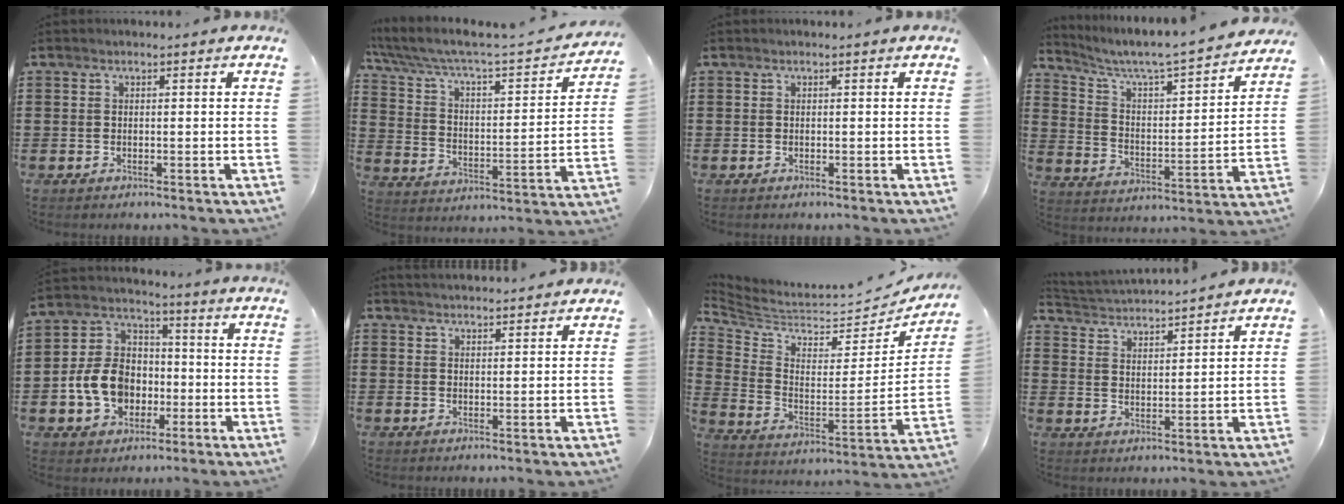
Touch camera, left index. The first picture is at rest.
{"total": 4.5, "force": [3.6, 0.9, 2.6], "torque": [-0.072, -0.039, 0.051]}
{"total": 0.0}
{"total": 4.8, "force": [4.3, -0.1, 2.1], "torque": [-0.064, -0.044, 0.061]}
{"total": 9.6, "force": [-2.4, 7.8, 5.0], "torque": [-0.140, 0.020, -0.048]}
{"total": 2.2, "force": [2.2, -0.3, -0.1], "torque": [-0.004, -0.005, 0.042]}
{"total": 3.7, "force": [3.4, 1.4, 0.8], "torque": [-0.045, -0.050, 0.054]}
{"total": 3.2, "force": [3.2, -0.2, 0.0], "torque": [-0.019, -0.021, 0.053]}